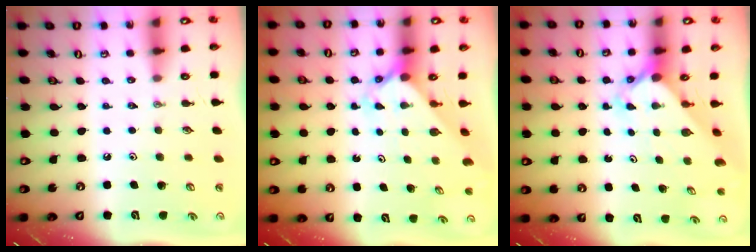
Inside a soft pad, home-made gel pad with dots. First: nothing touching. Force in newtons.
{"total": 2.5, "press": 2.5, "slide": 0.3}
{"total": 2.3, "press": 2.3, "slide": 0.1}